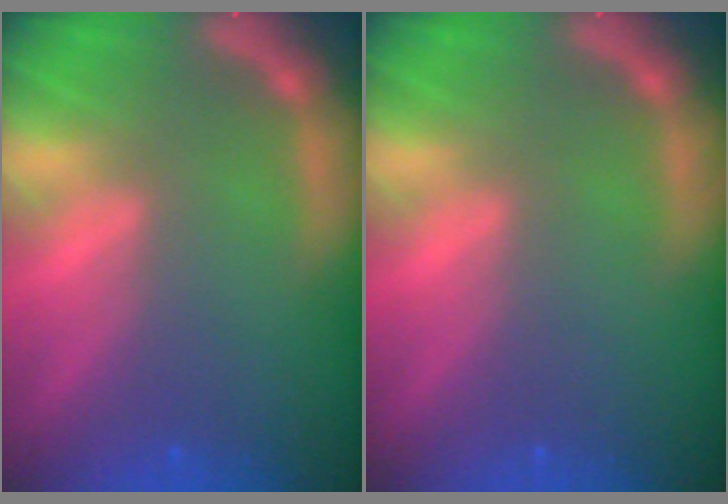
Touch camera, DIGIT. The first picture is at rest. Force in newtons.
{"total": 0.0}